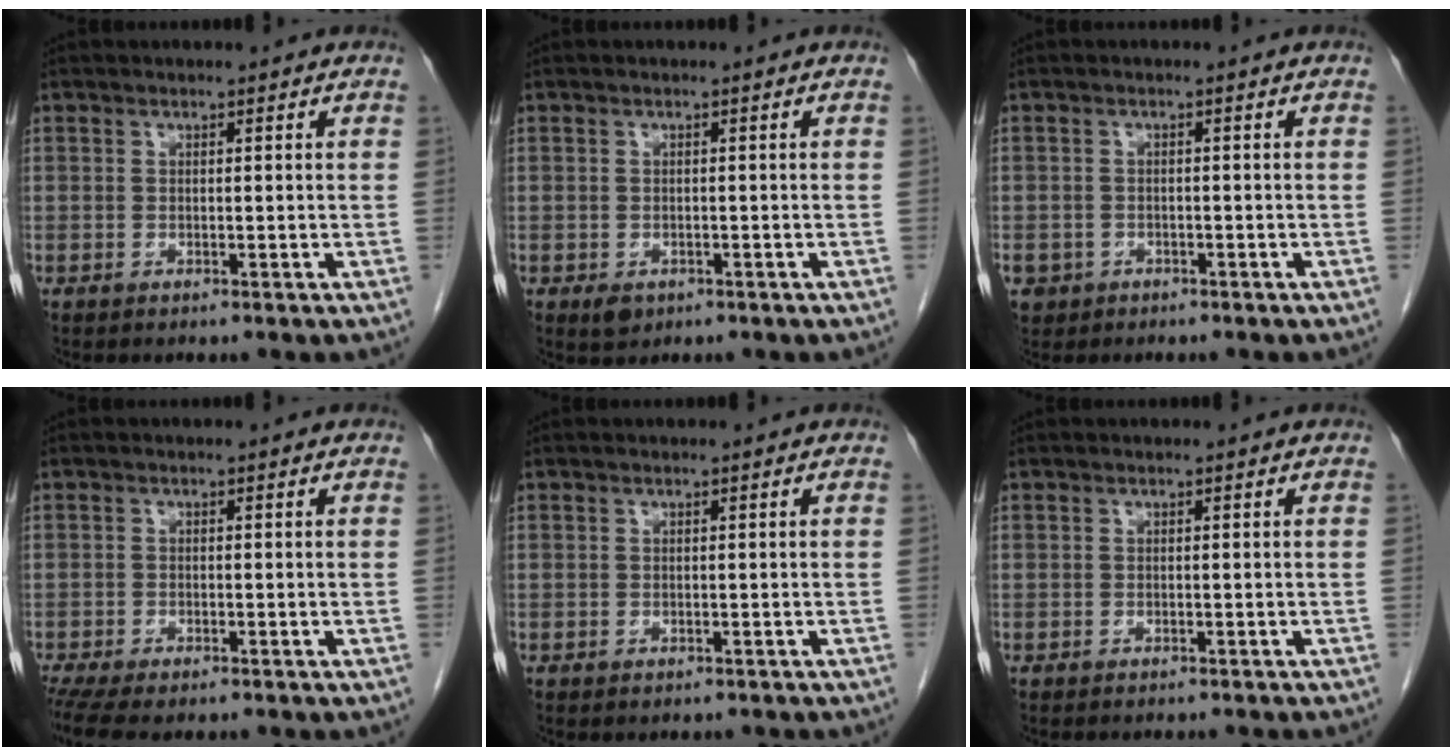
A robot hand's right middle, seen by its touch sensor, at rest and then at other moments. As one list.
[{"total": 1.9, "force": [-0.9, 1.3, 1.0], "torque": [-0.017, 0.000, -0.005]}, {"total": 3.5, "force": [-1.9, 2.8, 0.5], "torque": [-0.009, 0.004, -0.029]}, {"total": 8.6, "force": [-7.0, 2.5, 4.4], "torque": [-0.076, -0.005, -0.104]}, {"total": 2.3, "force": [-2.1, 0.7, 0.7], "torque": [-0.016, -0.003, -0.023]}, {"total": 5.3, "force": [-4.9, 1.1, 1.8], "torque": [-0.025, -0.009, -0.054]}]